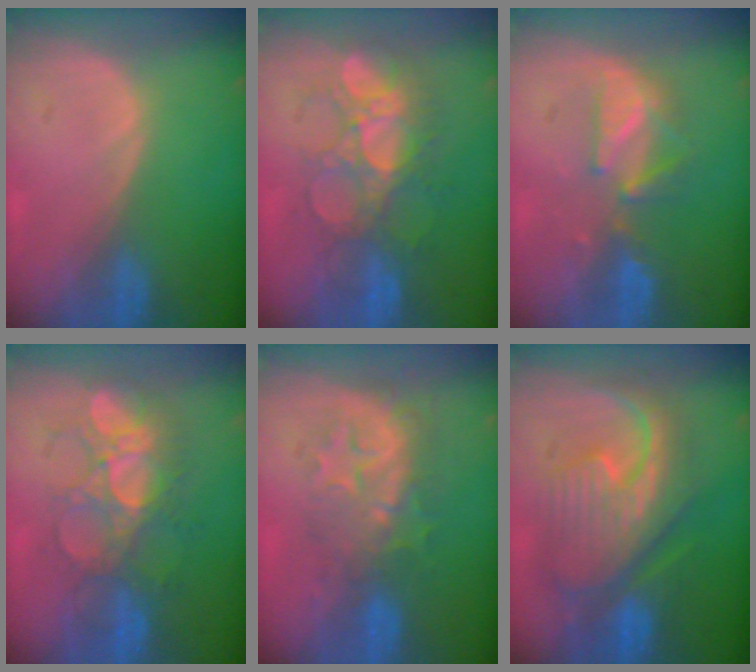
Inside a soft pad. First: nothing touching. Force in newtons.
{"total": 8.7, "press": 8.5, "slide": 1.6}
{"total": 5.4, "press": 5.3, "slide": 0.7}
{"total": 8.7, "press": 8.6, "slide": 1.6}
{"total": 8.7, "press": 8.0, "slide": 3.5}
{"total": 11.8, "press": 11.7, "slide": 1.2}